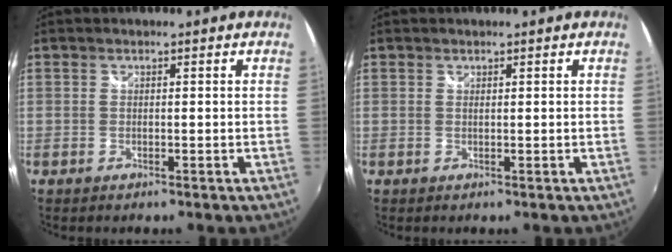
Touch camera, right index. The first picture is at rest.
{"total": 0.0}